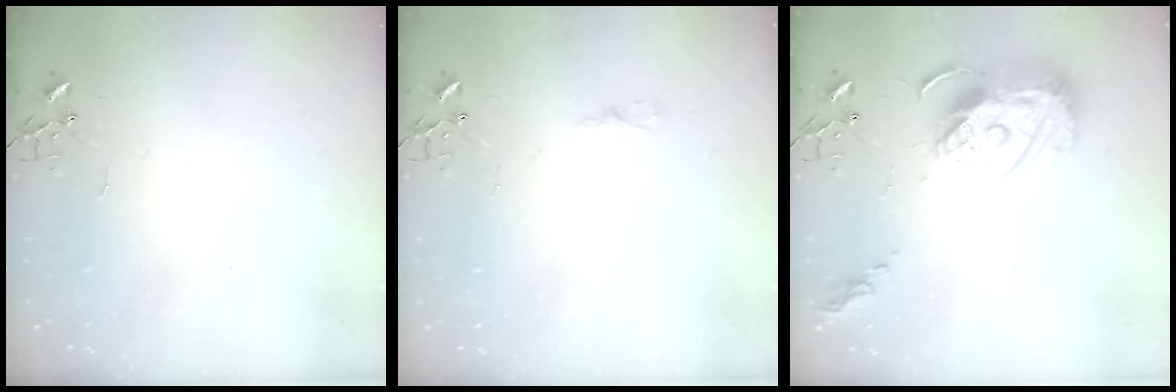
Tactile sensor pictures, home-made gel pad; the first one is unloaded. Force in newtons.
{"total": 3.1, "press": 3.1, "slide": 0.3}
{"total": 15.1, "press": 15.0, "slide": 1.1}